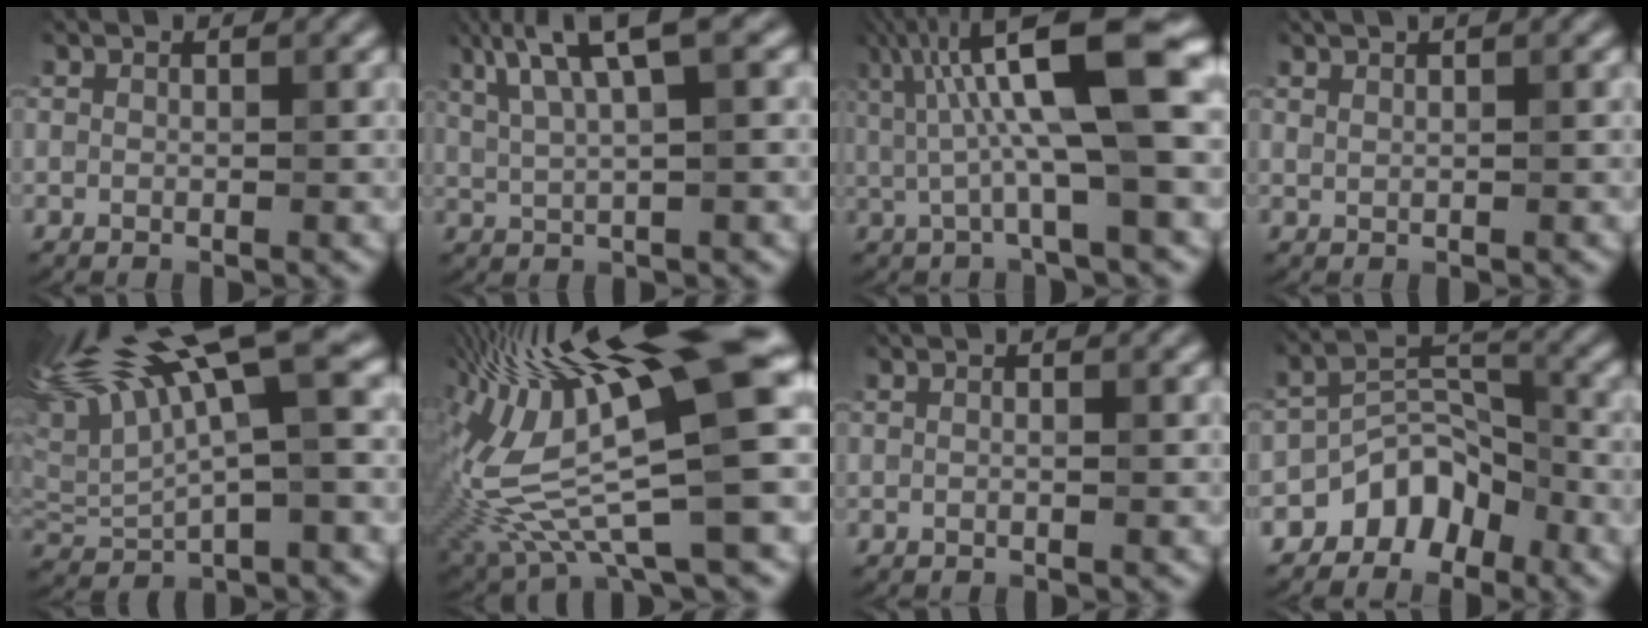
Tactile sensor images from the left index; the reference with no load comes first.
{"total": 6.9, "force": [3.6, 1.5, 5.7], "torque": [-0.095, 0.016, 0.067]}
{"total": 11.8, "force": [2.6, 2.5, 11.2], "torque": [-0.179, 0.012, 0.042]}
{"total": 1.5, "force": [1.2, 0.4, 0.8], "torque": [-0.015, -0.002, 0.019]}
{"total": 12.7, "force": [5.4, 3.6, 10.9], "torque": [-0.208, 0.021, 0.093]}
{"total": 16.6, "force": [3.0, 3.8, 15.9], "torque": [-0.301, -0.008, 0.066]}
{"total": 0.7, "force": [0.1, 0.1, 0.6], "torque": [-0.007, -0.009, 0.000]}
{"total": 4.7, "force": [-3.1, 3.0, 1.9], "torque": [-0.013, 0.009, -0.059]}